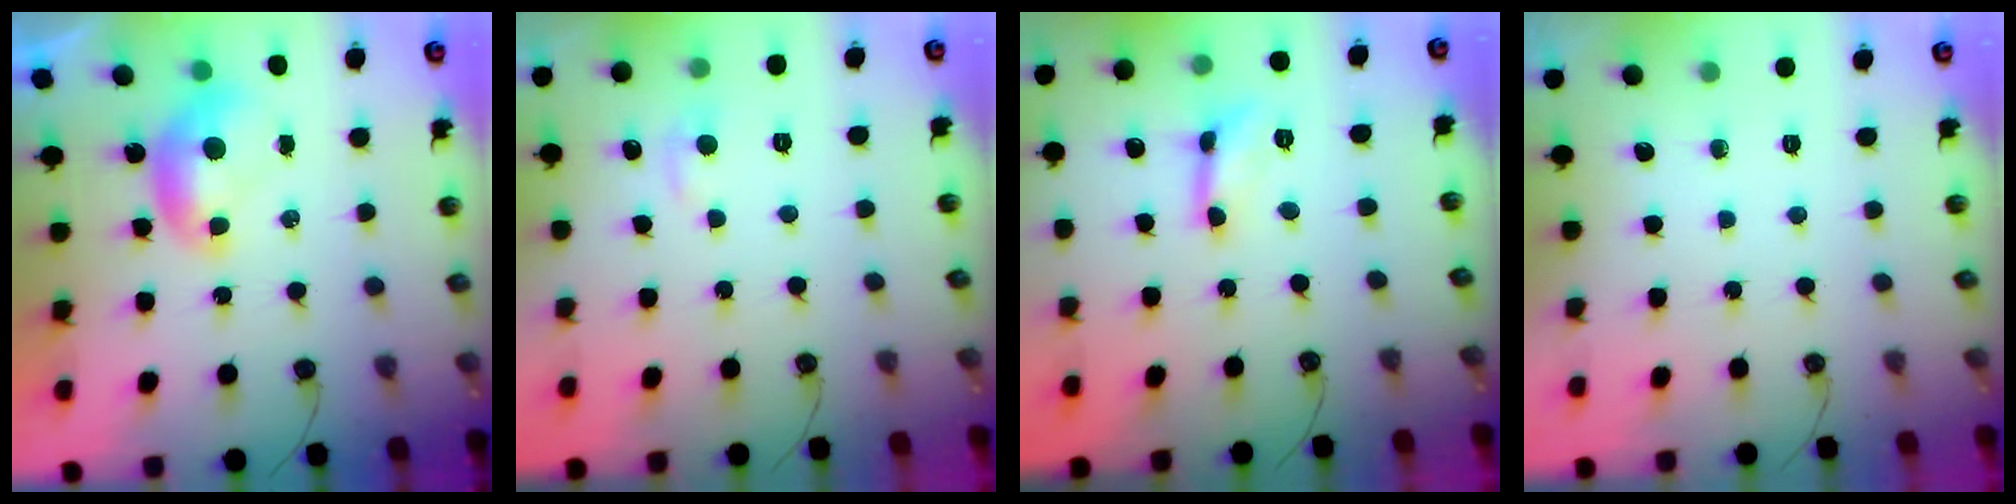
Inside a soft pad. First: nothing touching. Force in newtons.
{"total": 1.3, "press": 1.1, "slide": 0.7}
{"total": 0.9, "press": 0.8, "slide": 0.1}
{"total": 0.0}